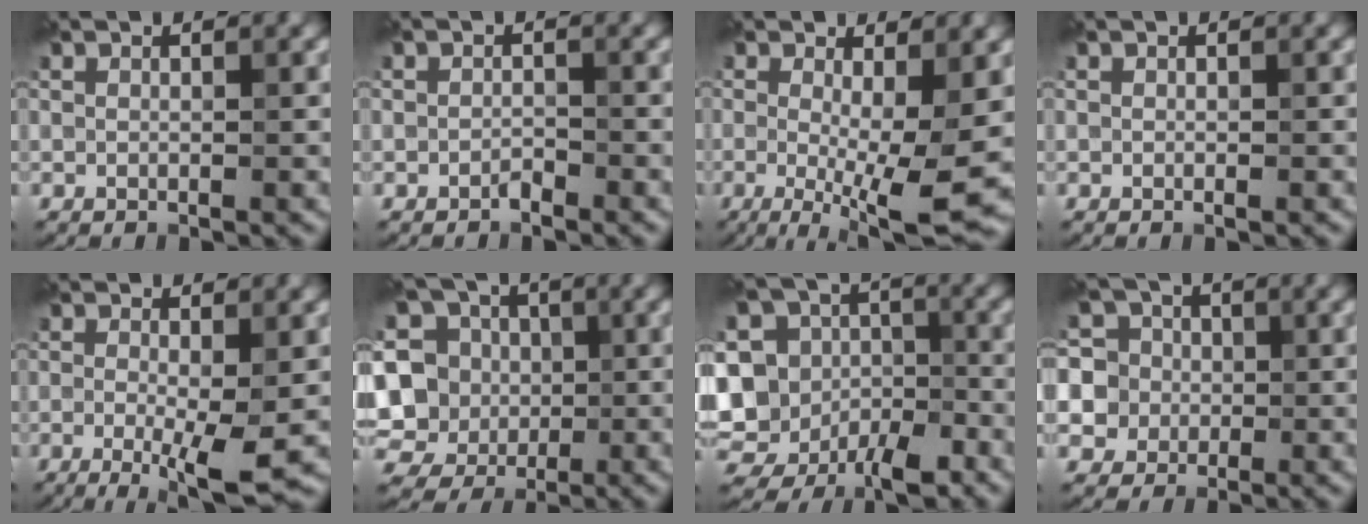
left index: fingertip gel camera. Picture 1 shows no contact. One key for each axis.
{"total": 0.8, "fx": -0.7, "fy": 0.4, "fz": 0.2, "tx": -0.002, "ty": 0.001, "tz": -0.013}
{"total": 8.7, "fx": -1.1, "fy": 2.1, "fz": 8.3, "tx": -0.135, "ty": -0.019, "tz": -0.016}
{"total": 0.0}
{"total": 4.9, "fx": -1.2, "fy": 0.9, "fz": 4.7, "tx": -0.080, "ty": -0.017, "tz": -0.020}
{"total": 14.3, "fx": 0.9, "fy": 13.2, "fz": 5.3, "tx": -0.155, "ty": 0.024, "tz": -0.002}
{"total": 13.6, "fx": -4.5, "fy": 11.6, "fz": 5.5, "tx": -0.151, "ty": -0.016, "tz": -0.081}
{"total": 9.7, "fx": 0.8, "fy": 9.1, "fz": 3.2, "tx": -0.080, "ty": 0.028, "tz": -0.007}